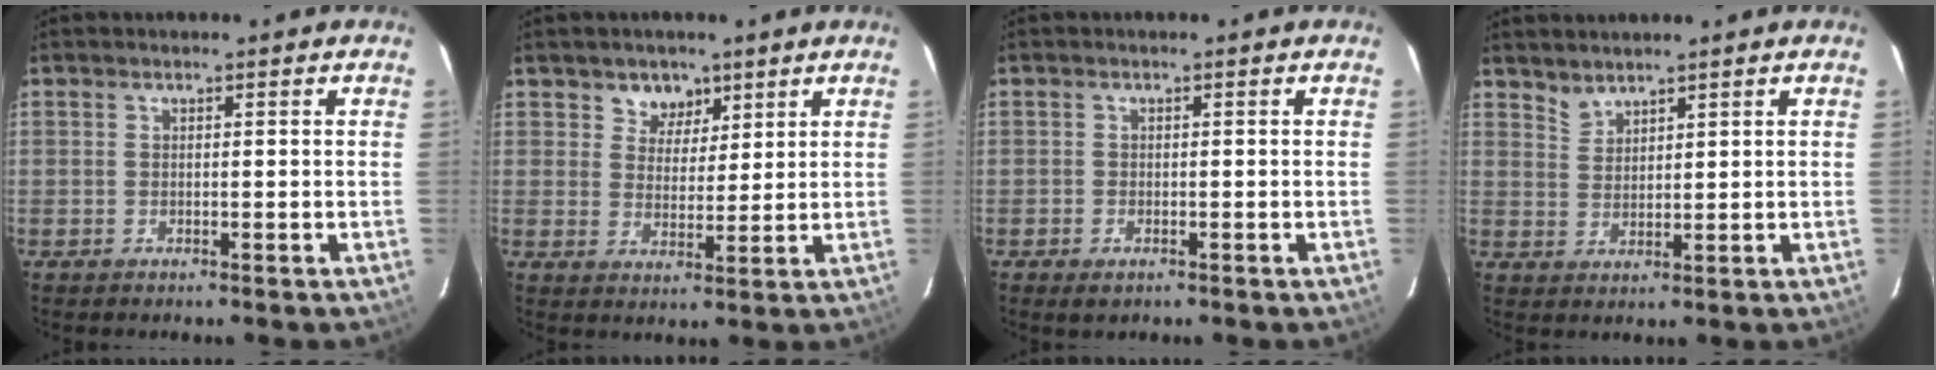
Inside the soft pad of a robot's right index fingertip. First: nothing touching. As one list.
[{"total": 4.9, "force": [3.1, 3.8, 0.9], "torque": [-0.004, 0.001, 0.053]}, {"total": 1.8, "force": [-1.1, 1.1, 0.9], "torque": [-0.019, -0.005, -0.019]}, {"total": 2.7, "force": [2.6, 0.7, 0.2], "torque": [-0.003, 0.002, 0.053]}]